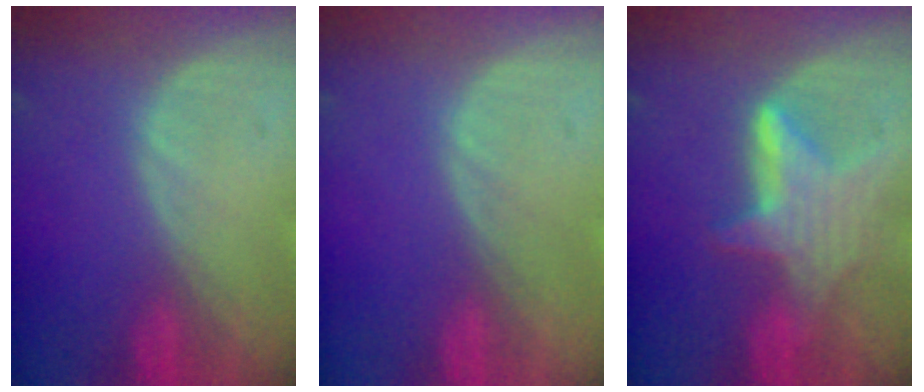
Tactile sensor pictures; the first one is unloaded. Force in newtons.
{"total": 0.0}
{"total": 6.2, "press": 6.1, "slide": 1.3}